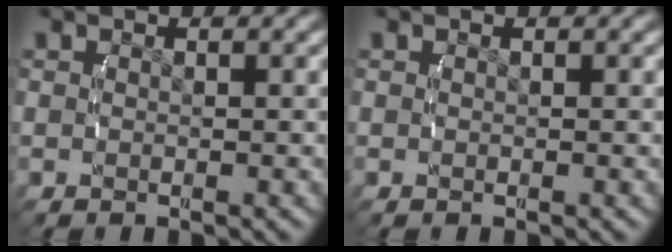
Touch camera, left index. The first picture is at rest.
{"total": 0.0}